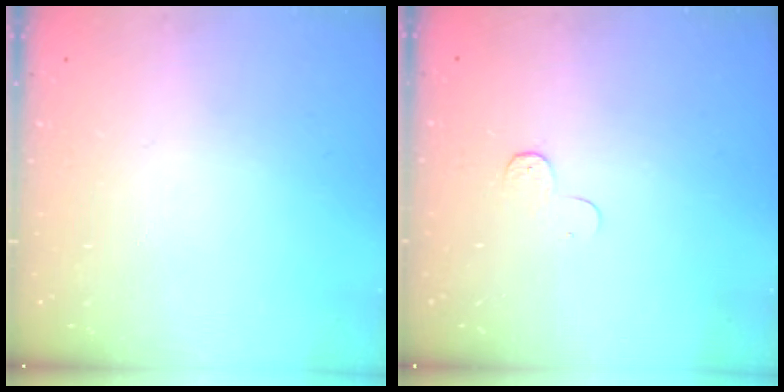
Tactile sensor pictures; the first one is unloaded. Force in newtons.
{"total": 3.9, "press": 3.9, "slide": 0.4}